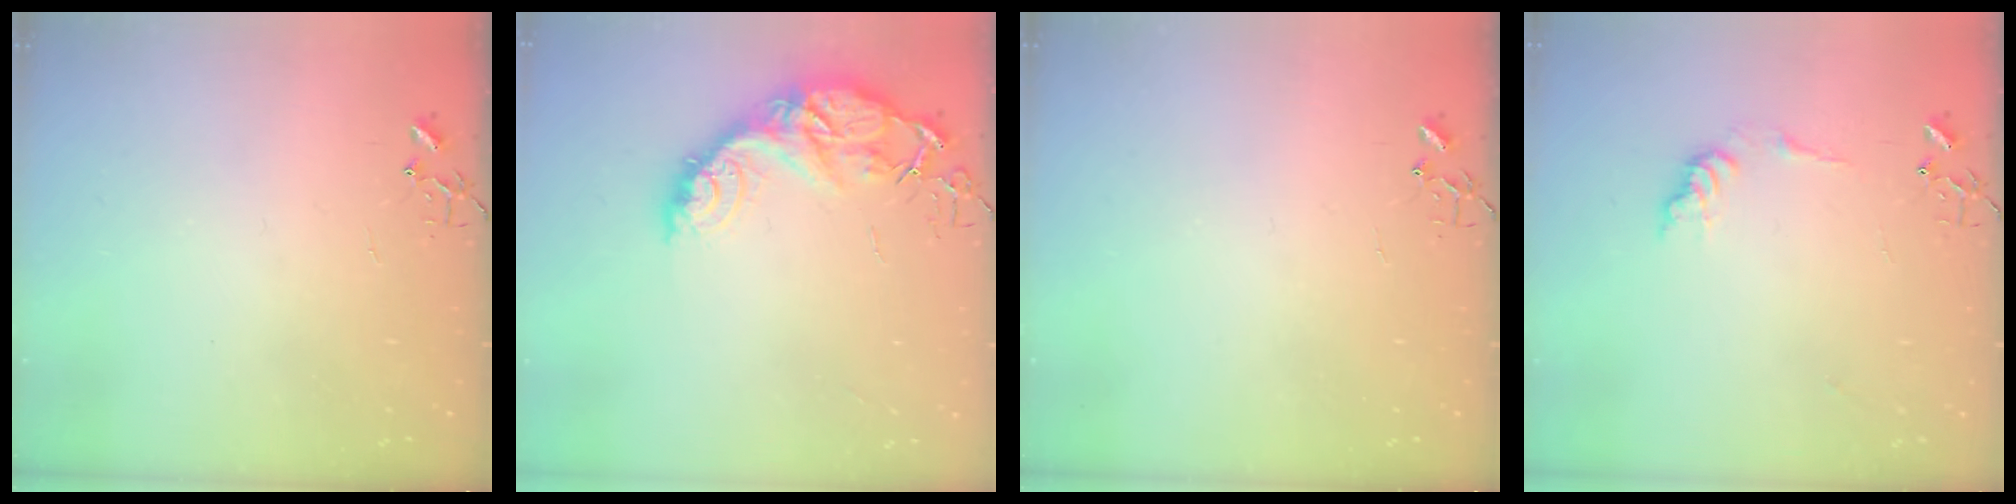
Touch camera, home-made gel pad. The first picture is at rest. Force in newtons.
{"total": 15.1, "press": 15.0, "slide": 1.1}
{"total": 0.0}
{"total": 8.4, "press": 8.4, "slide": 0.4}